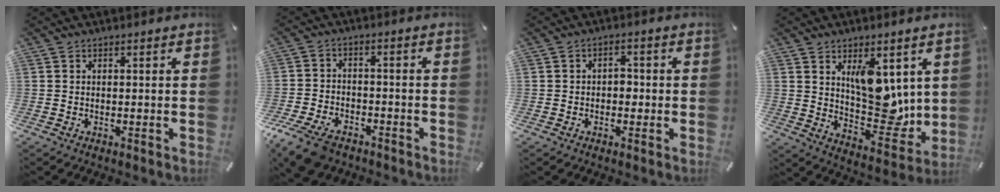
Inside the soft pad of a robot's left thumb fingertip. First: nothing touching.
{"total": 8.7, "force": [-6.0, 4.7, 4.1], "torque": [-0.091, 0.023, -0.112]}
{"total": 2.8, "force": [-0.5, 2.1, 1.8], "torque": [-0.027, 0.005, -0.013]}
{"total": 12.7, "force": [3.9, 8.4, 8.7], "torque": [-0.089, -0.036, 0.078]}